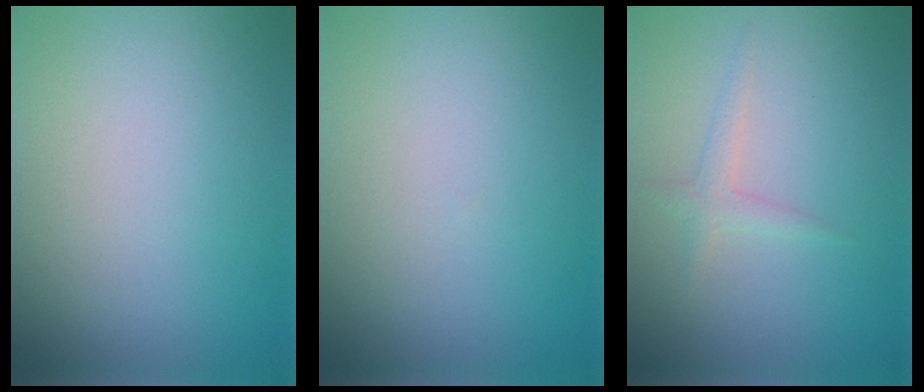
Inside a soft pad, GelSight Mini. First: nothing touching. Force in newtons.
{"total": 0.0}
{"total": 1.3, "press": 1.3, "slide": 0.0}